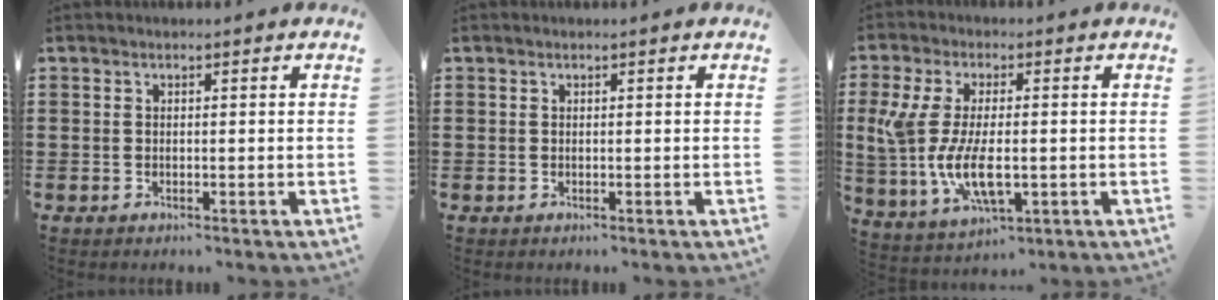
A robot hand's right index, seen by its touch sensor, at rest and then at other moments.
{"total": 0.0}
{"total": 10.1, "force": [-0.7, 4.6, 8.9], "torque": [-0.214, -0.013, -0.019]}